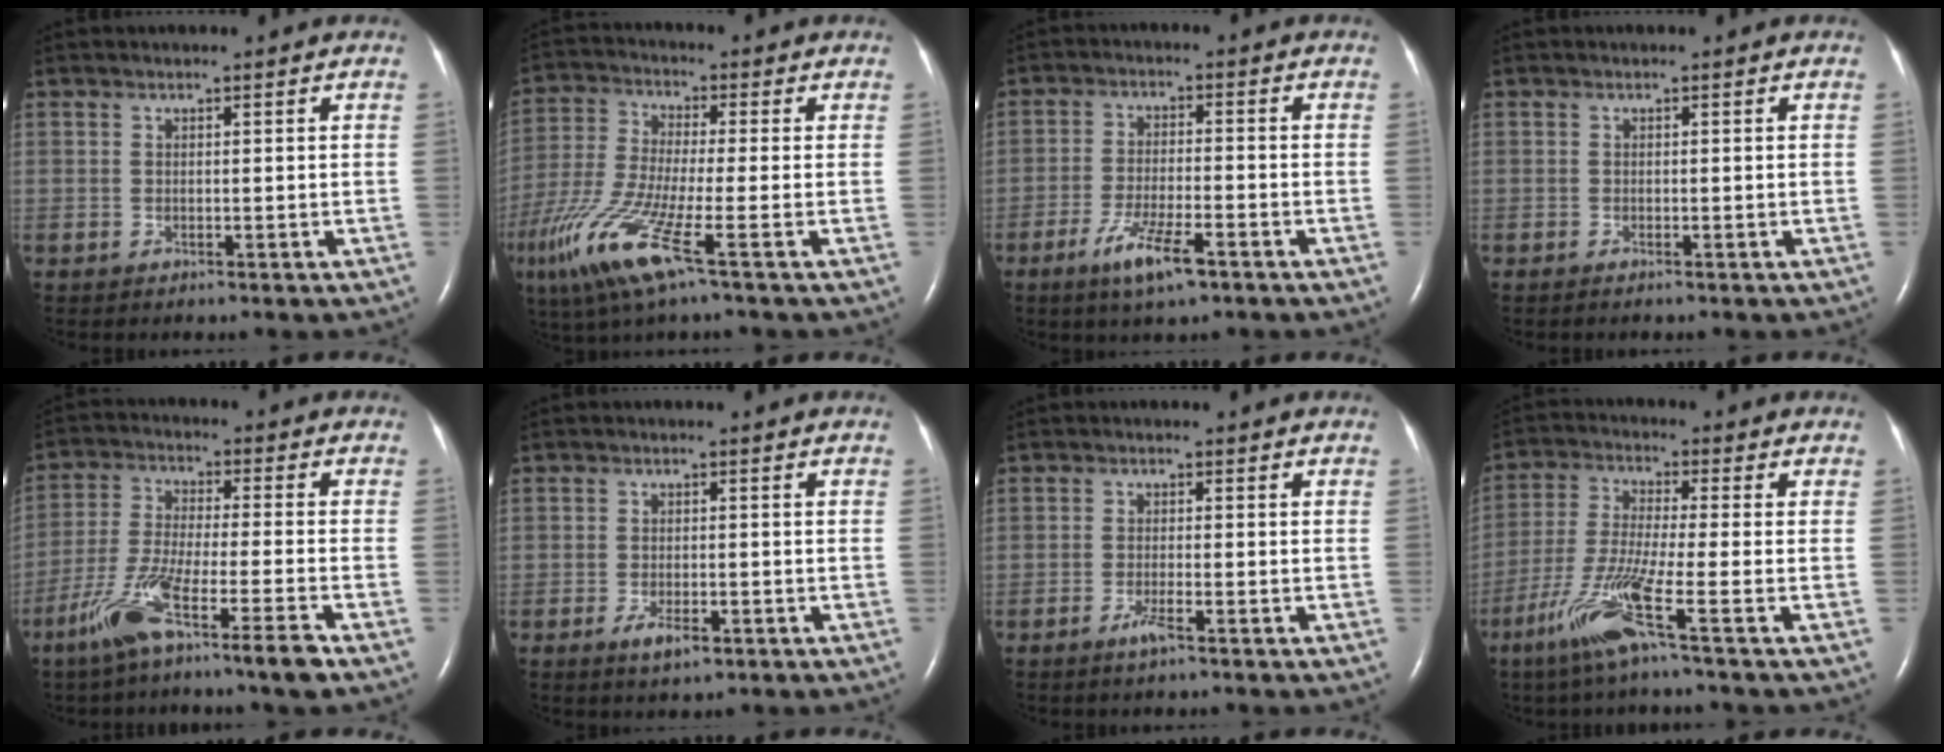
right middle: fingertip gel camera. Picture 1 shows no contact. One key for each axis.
{"total": 12.3, "fx": -5.9, "fy": 0.6, "fz": 10.8, "tx": -0.241, "ty": -0.030, "tz": -0.119}
{"total": 7.1, "fx": -4.2, "fy": 1.0, "fz": 5.6, "tx": -0.117, "ty": -0.013, "tz": -0.072}
{"total": 0.8, "fx": -0.6, "fy": 0.2, "fz": 0.4, "tx": -0.011, "ty": -0.002, "tz": -0.005}
{"total": 10.7, "fx": -6.9, "fy": -0.5, "fz": 8.1, "tx": -0.160, "ty": -0.024, "tz": -0.132}
{"total": 3.3, "fx": -1.8, "fy": 1.1, "fz": 2.5, "tx": -0.053, "ty": -0.003, "tz": -0.027}
{"total": 2.2, "fx": -1.4, "fy": -0.1, "fz": 1.6, "tx": -0.038, "ty": -0.003, "tz": -0.030}
{"total": 9.4, "fx": -5.1, "fy": -1.2, "fz": 7.8, "tx": -0.160, "ty": -0.027, "tz": -0.109}